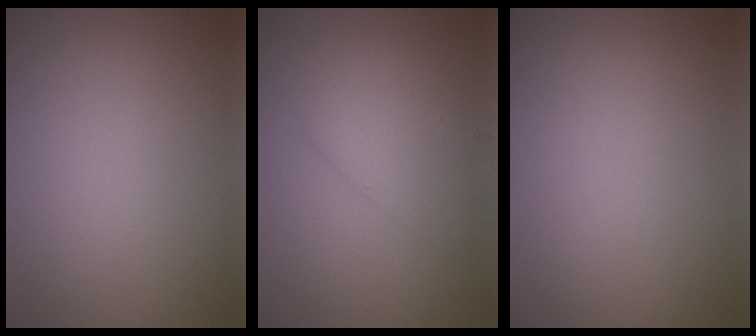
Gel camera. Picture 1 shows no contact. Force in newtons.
{"total": 3.2, "press": 3.2, "slide": 0.1}
{"total": 0.0}